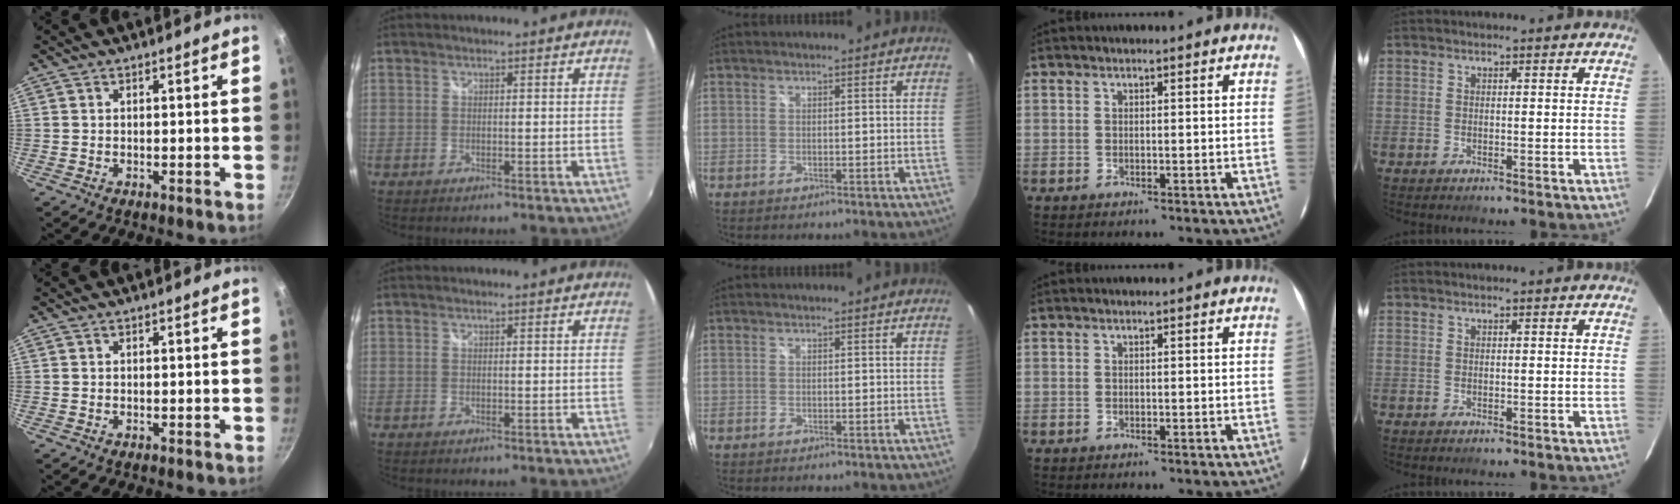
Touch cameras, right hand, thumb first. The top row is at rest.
{}